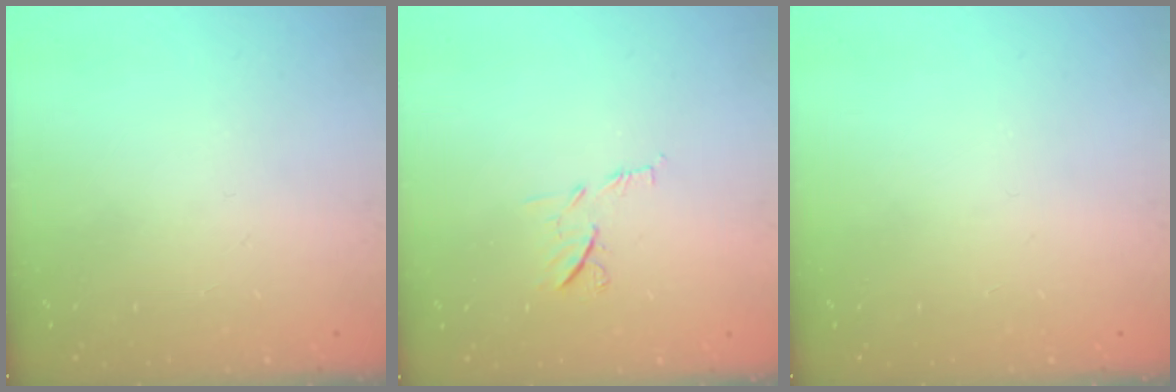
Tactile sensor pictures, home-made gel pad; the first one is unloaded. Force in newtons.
{"total": 6.2, "press": 6.2, "slide": 0.7}
{"total": 0.0}